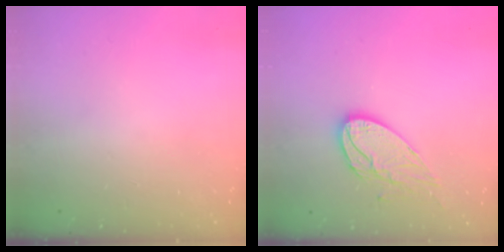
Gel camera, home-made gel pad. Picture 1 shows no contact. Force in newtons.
{"total": 11.7, "press": 11.7, "slide": 1.0}